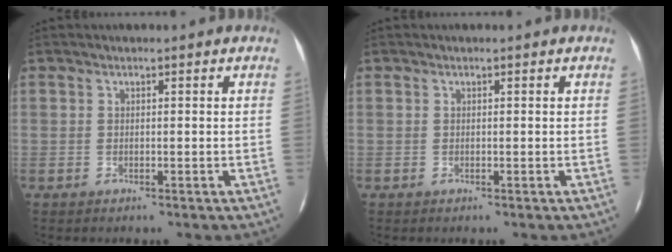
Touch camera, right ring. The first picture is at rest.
{"total": 0.0}